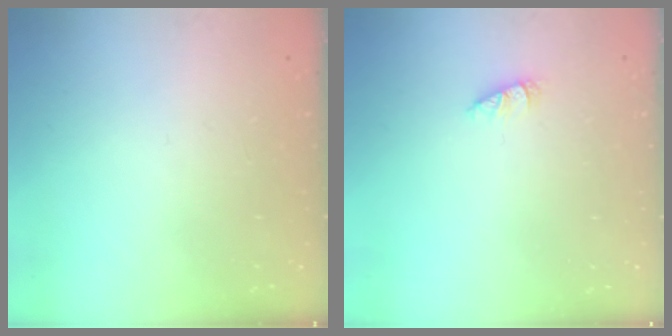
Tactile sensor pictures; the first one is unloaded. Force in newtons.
{"total": 1.0, "press": 1.0, "slide": 0.2}